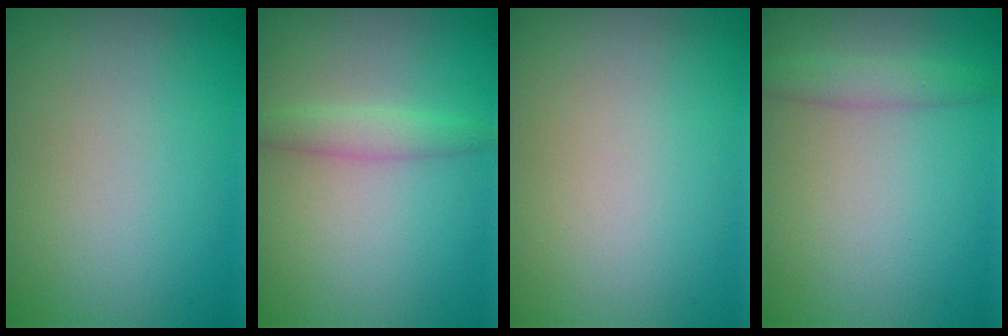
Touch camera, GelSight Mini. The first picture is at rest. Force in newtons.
{"total": 2.0, "press": 2.0, "slide": 0.2}
{"total": 0.0}
{"total": 2.0, "press": 2.0, "slide": 0.0}